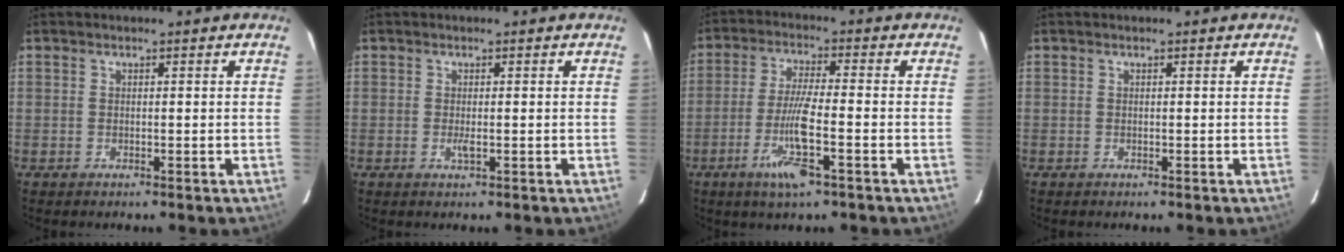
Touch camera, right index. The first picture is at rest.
{"total": 1.0, "force": [-0.2, 0.1, 1.0], "torque": [-0.022, -0.004, -0.004]}
{"total": 8.5, "force": [-3.6, 0.2, 7.7], "torque": [-0.151, -0.012, -0.067]}
{"total": 0.0}